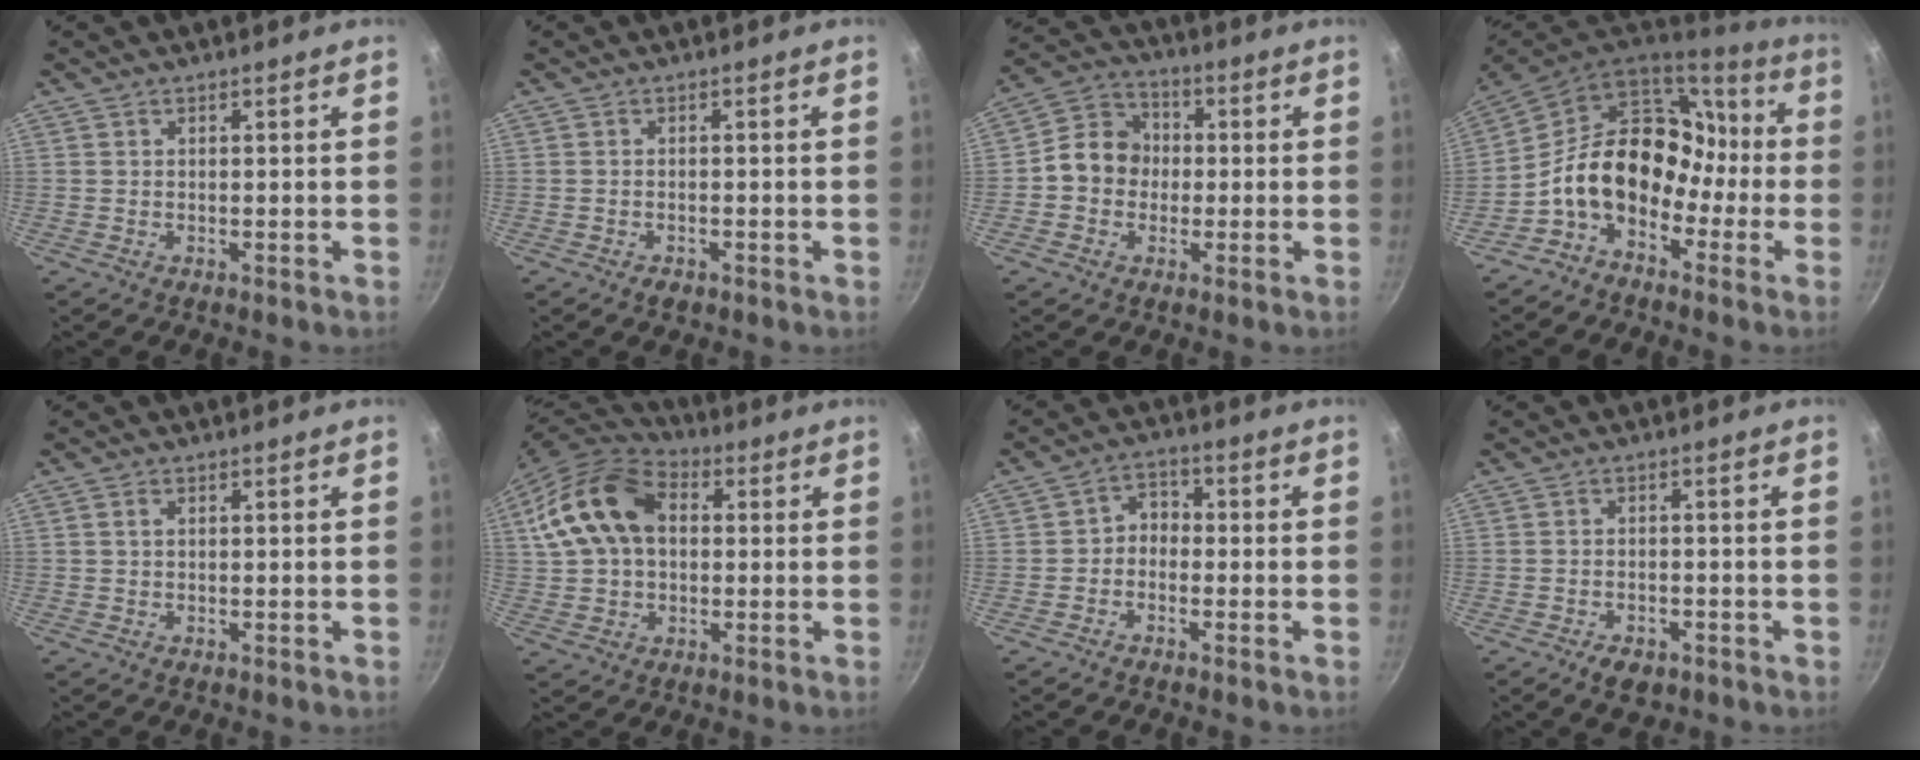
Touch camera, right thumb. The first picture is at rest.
{"total": 1.7, "force": [-1.1, 1.0, 0.9], "torque": [-0.017, 0.008, -0.016]}
{"total": 9.4, "force": [-0.6, 8.2, 4.4], "torque": [-0.041, 0.025, -0.031]}
{"total": 17.7, "force": [-4.4, 13.1, 11.1], "torque": [-0.136, 0.070, -0.092]}
{"total": 1.1, "force": [0.3, 0.7, 0.8], "torque": [-0.013, 0.003, 0.005]}
{"total": 16.9, "force": [3.1, 11.8, 11.8], "torque": [-0.207, 0.023, 0.044]}
{"total": 3.7, "force": [-1.2, 2.9, 2.0], "torque": [-0.014, 0.024, -0.032]}
{"total": 4.2, "force": [-2.5, 2.4, 2.4], "torque": [-0.035, 0.017, -0.031]}